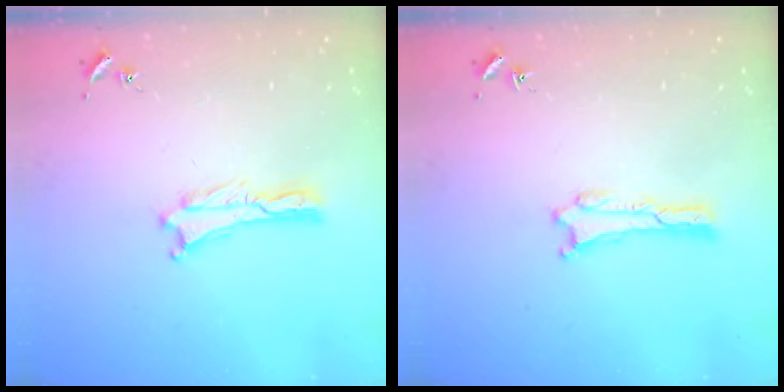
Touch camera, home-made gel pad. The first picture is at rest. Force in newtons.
{"total": 0.0}